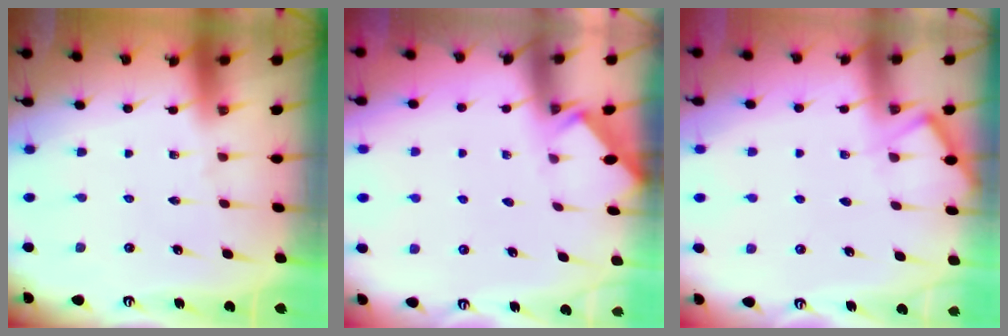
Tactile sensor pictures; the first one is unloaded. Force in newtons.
{"total": 1.7, "press": 1.7, "slide": 0.2}
{"total": 6.1, "press": 6.1, "slide": 0.4}